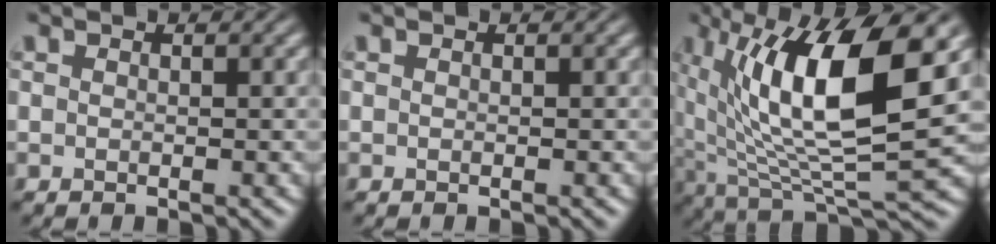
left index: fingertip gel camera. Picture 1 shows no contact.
{"total": 0.0}
{"total": 13.9, "force": [4.1, 4.5, 12.5], "torque": [-0.212, 0.001, 0.075]}